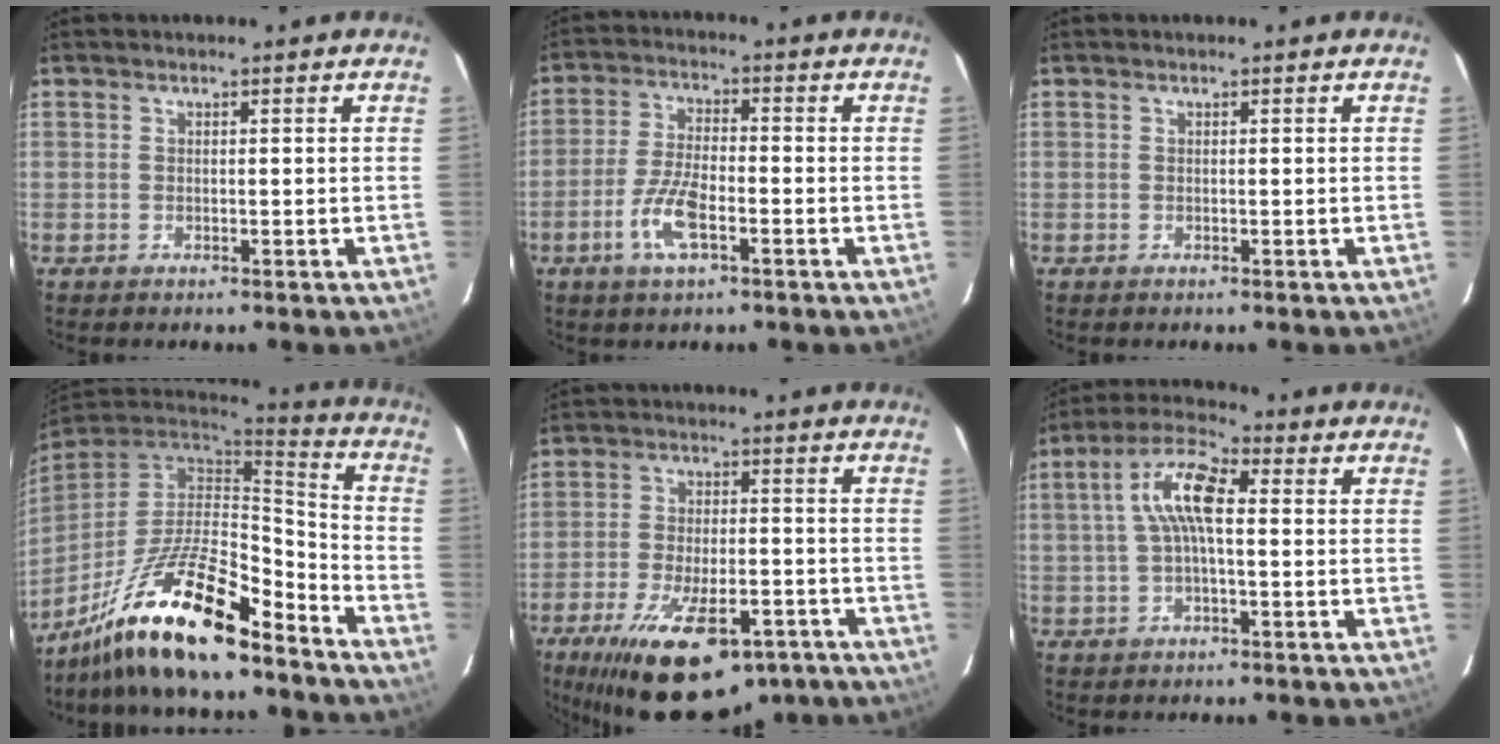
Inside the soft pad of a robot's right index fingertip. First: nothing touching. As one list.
[{"total": 7.8, "force": [-3.4, 2.5, 6.5], "torque": [-0.143, -0.001, -0.068]}, {"total": 0.0}, {"total": 20.5, "force": [-14.6, 5.6, 13.4], "torque": [-0.269, -0.016, -0.260]}, {"total": 20.9, "force": [-13.5, 8.8, 13.4], "torque": [-0.256, -0.029, -0.202]}, {"total": 8.9, "force": [0.8, 2.9, 8.3], "torque": [-0.170, 0.025, 0.012]}]